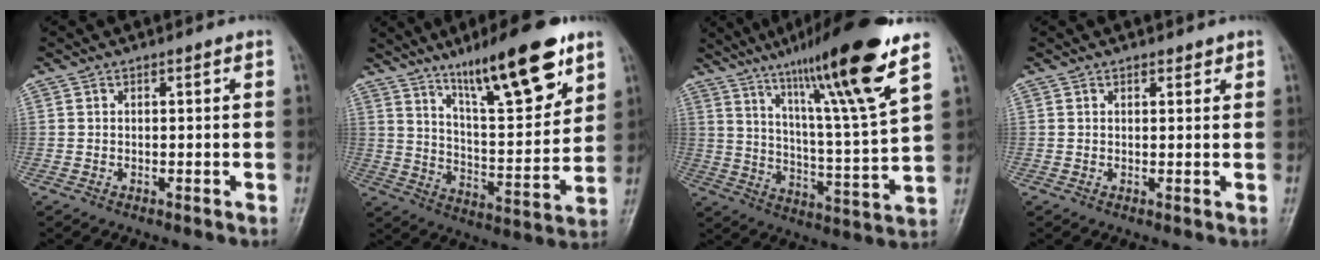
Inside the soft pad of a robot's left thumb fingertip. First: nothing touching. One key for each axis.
{"total": 18.9, "fx": 12.0, "fy": 4.6, "fz": 13.8, "tx": -0.188, "ty": -0.063, "tz": 0.203}
{"total": 20.9, "fx": 13.2, "fy": 0.7, "fz": 16.2, "tx": -0.246, "ty": -0.057, "tz": 0.214}
{"total": 1.5, "fx": 1.1, "fy": 0.8, "fz": 0.5, "tx": 0.001, "ty": -0.007, "tz": 0.012}